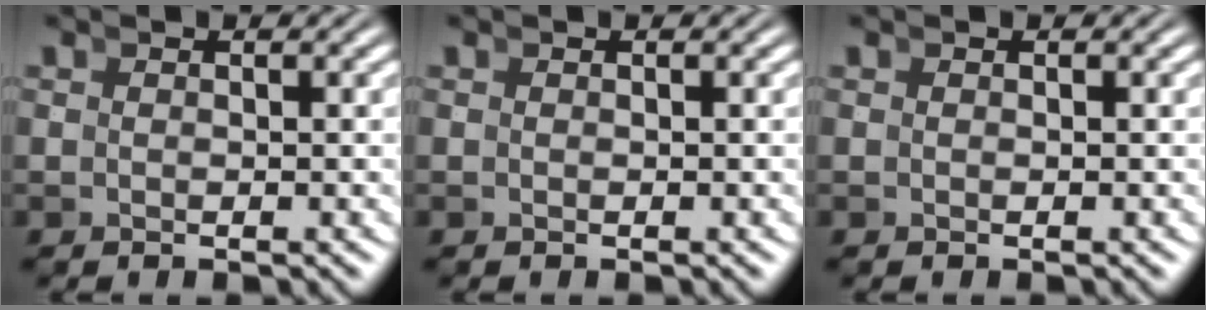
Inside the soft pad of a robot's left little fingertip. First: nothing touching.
{"total": 0.0}
{"total": 0.0}